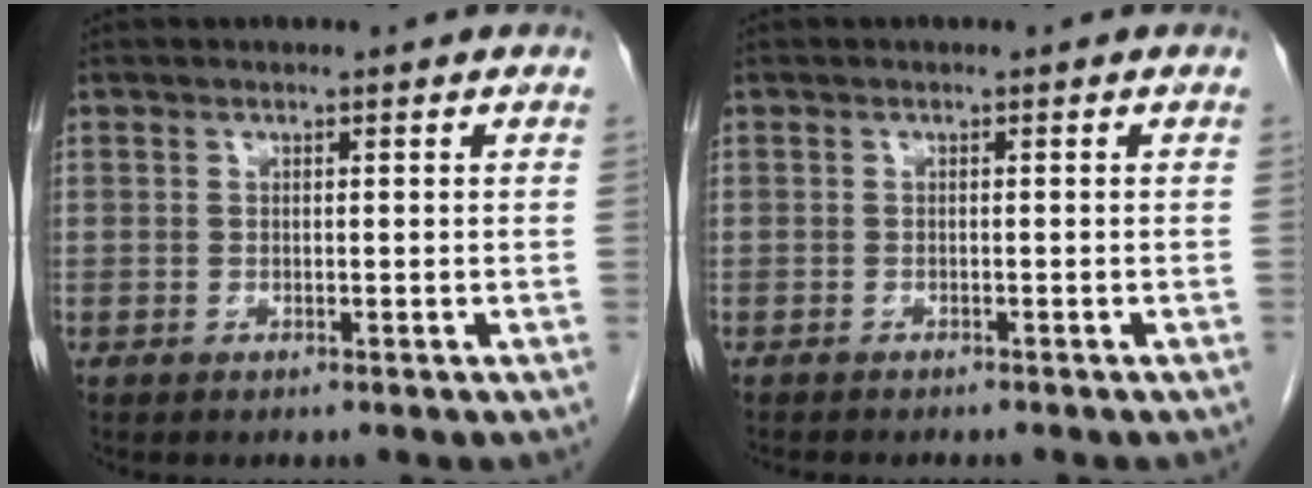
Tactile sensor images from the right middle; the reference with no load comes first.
{"total": 3.6, "force": [-3.1, 0.8, 1.5], "torque": [-0.023, -0.006, -0.037]}